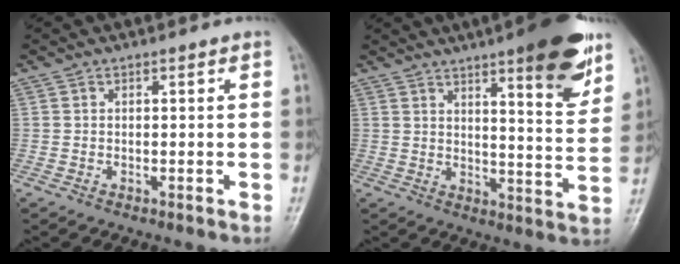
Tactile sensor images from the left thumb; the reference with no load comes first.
{"total": 14.7, "force": [8.7, 3.0, 11.5], "torque": [-0.131, -0.049, 0.121]}